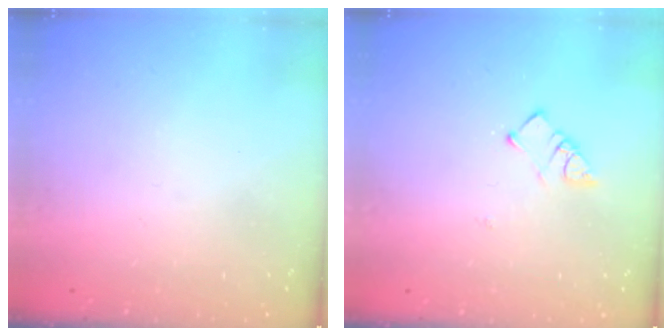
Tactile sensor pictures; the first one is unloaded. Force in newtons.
{"total": 3.7, "press": 3.7, "slide": 0.2}